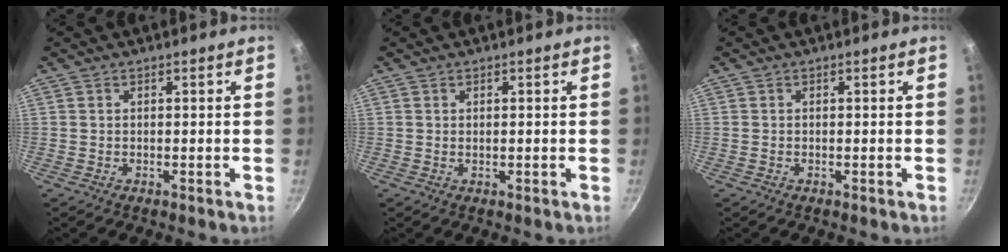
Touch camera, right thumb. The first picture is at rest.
{"total": 0.0}
{"total": 0.0}